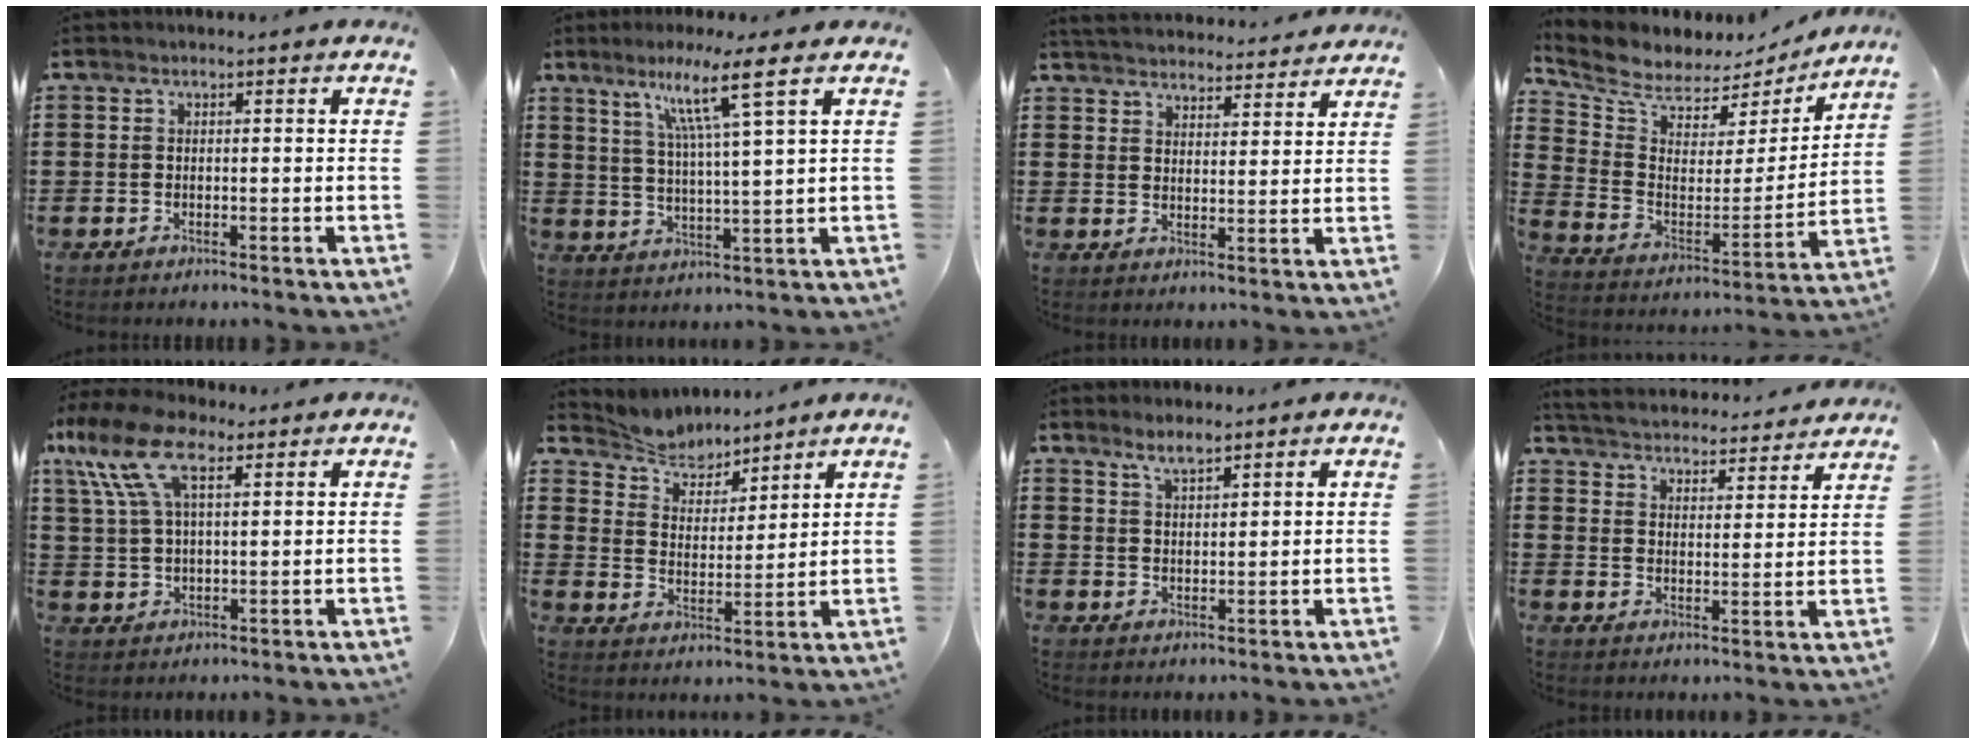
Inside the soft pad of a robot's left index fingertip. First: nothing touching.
{"total": 9.1, "force": [5.3, -0.6, 7.4], "torque": [-0.150, -0.009, 0.083]}
{"total": 4.2, "force": [4.2, 0.2, 0.2], "torque": [-0.021, -0.022, 0.074]}
{"total": 6.4, "force": [5.5, 3.0, 1.4], "torque": [-0.067, -0.042, 0.096]}
{"total": 10.1, "force": [5.6, 4.4, 7.2], "torque": [-0.176, -0.002, 0.098]}
{"total": 5.4, "force": [5.1, 1.6, 0.4], "torque": [-0.038, -0.026, 0.090]}
{"total": 3.3, "force": [2.7, 0.8, 1.6], "torque": [-0.038, 0.002, 0.048]}
{"total": 3.9, "force": [3.8, -0.2, -0.2], "torque": [-0.021, -0.035, 0.061]}